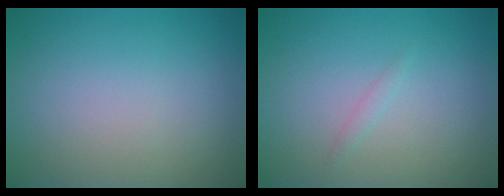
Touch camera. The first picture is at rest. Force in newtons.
{"total": 0.6, "press": 0.6, "slide": 0.0}